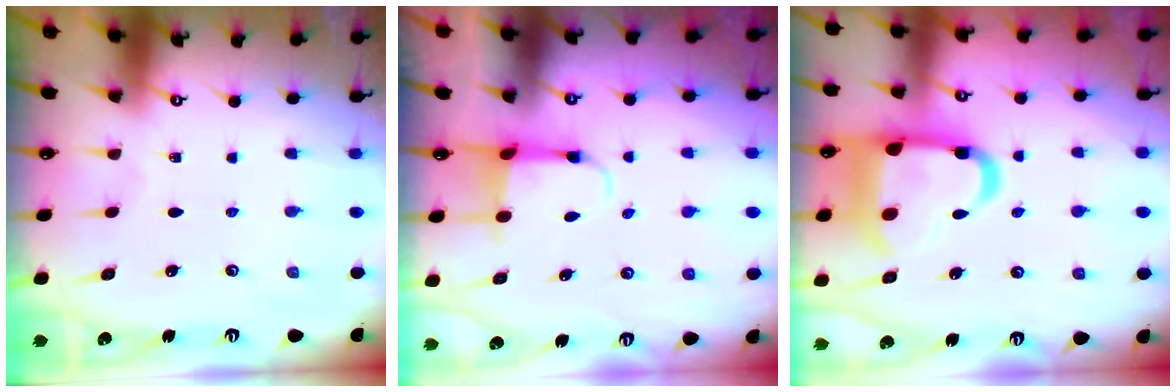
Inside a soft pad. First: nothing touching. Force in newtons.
{"total": 3.9, "press": 3.7, "slide": 1.2}
{"total": 18.0, "press": 17.9, "slide": 1.7}